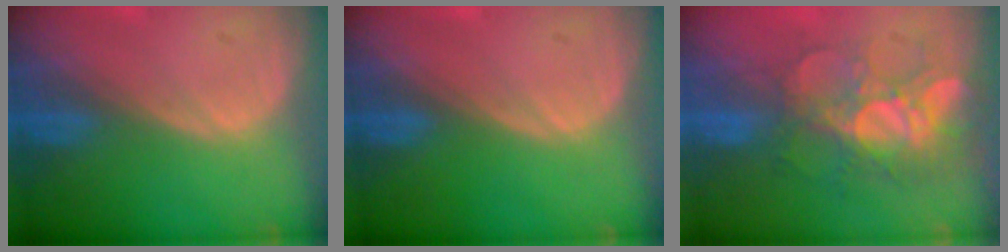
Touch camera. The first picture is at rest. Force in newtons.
{"total": 0.0}
{"total": 9.7, "press": 8.5, "slide": 4.6}